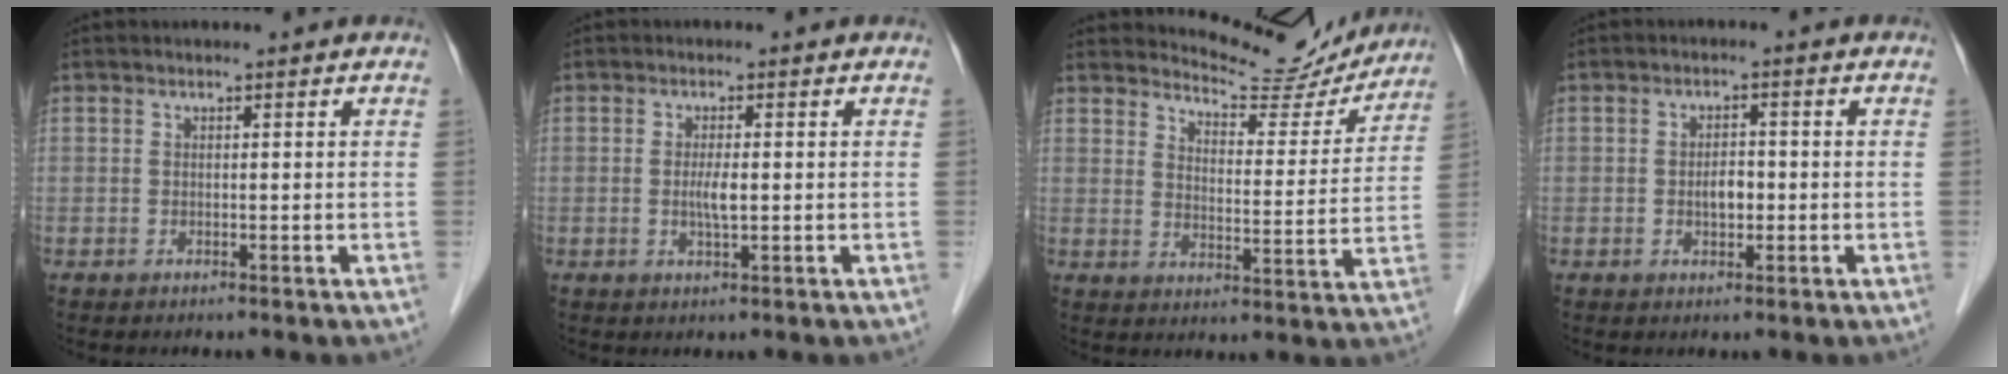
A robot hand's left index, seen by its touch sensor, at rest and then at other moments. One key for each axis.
{"total": 2.3, "fx": -0.3, "fy": 0.4, "fz": 2.3, "tx": -0.048, "ty": -0.005, "tz": -0.004}
{"total": 12.3, "fx": 12.0, "fy": 2.3, "fz": 1.2, "tx": -0.014, "ty": -0.029, "tz": 0.152}
{"total": 2.6, "fx": -0.6, "fy": 1.4, "fz": 2.1, "tx": -0.035, "ty": 0.001, "tz": -0.008}